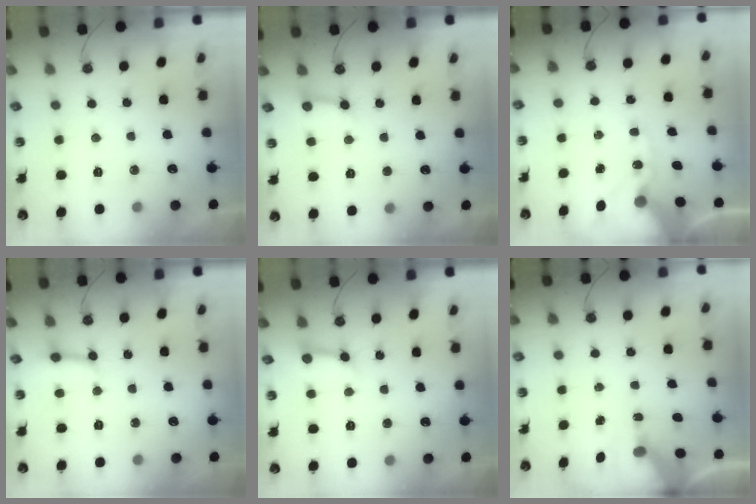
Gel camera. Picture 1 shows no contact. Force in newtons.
{"total": 3.5, "press": 3.5, "slide": 0.3}
{"total": 13.2, "press": 13.1, "slide": 2.0}
{"total": 3.6, "press": 3.6, "slide": 0.5}
{"total": 3.7, "press": 3.7, "slide": 0.4}
{"total": 6.1, "press": 6.1, "slide": 0.7}